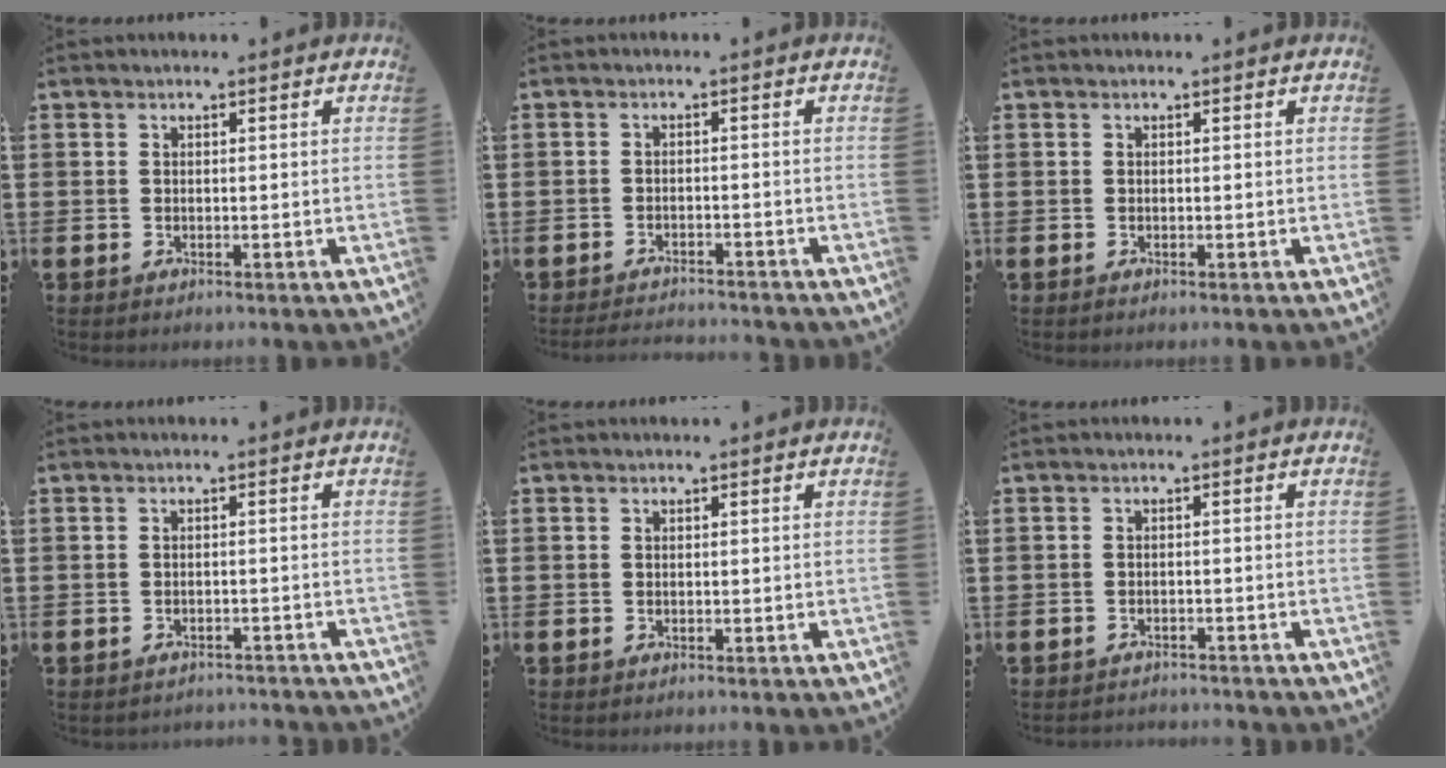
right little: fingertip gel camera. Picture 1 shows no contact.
{"total": 1.9, "force": [-1.9, -0.1, 0.1], "torque": [-0.004, 0.003, -0.039]}
{"total": 0.0}
{"total": 1.0, "force": [-1.0, 0.0, -0.1], "torque": [-0.002, 0.002, -0.021]}
{"total": 0.0}
{"total": 1.1, "force": [-1.1, 0.0, -0.1], "torque": [-0.001, 0.003, -0.024]}